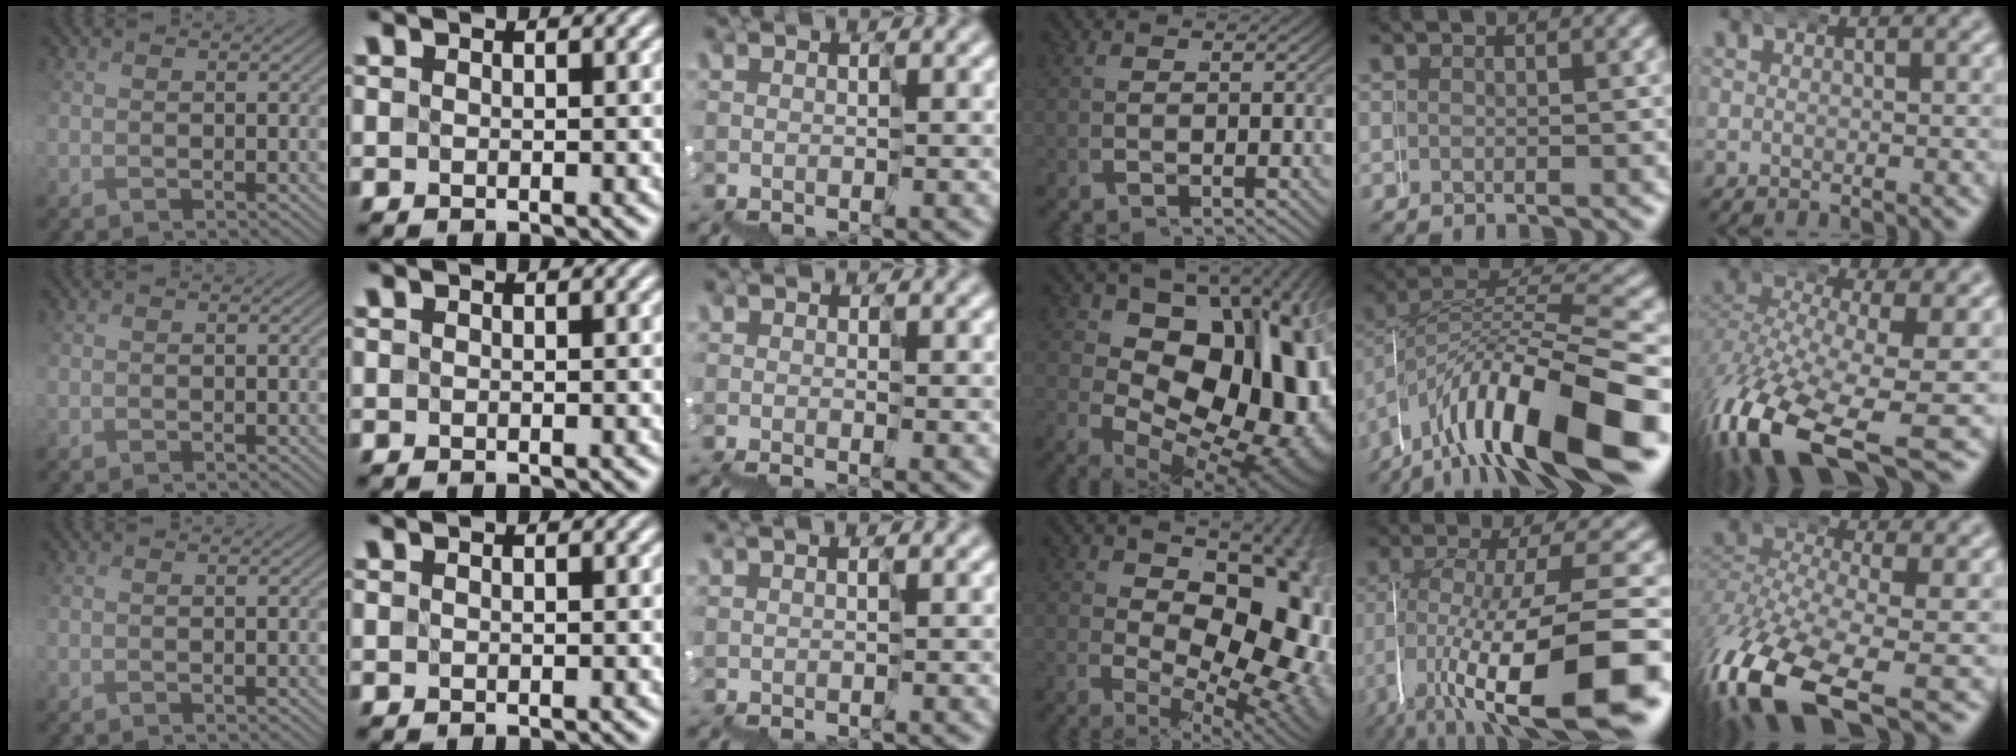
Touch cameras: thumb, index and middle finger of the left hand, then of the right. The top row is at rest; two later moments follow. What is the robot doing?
{"motion": "wrap", "object": "duck tape"}